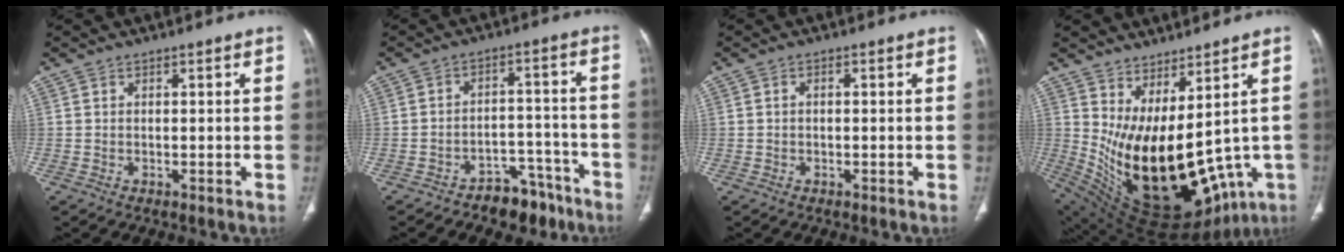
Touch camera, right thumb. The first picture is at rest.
{"total": 8.4, "force": [-6.4, 4.9, 2.4], "torque": [-0.004, 0.074, -0.092]}
{"total": 0.9, "force": [0.0, 0.6, 0.7], "torque": [-0.010, 0.003, -0.002]}
{"total": 21.5, "force": [1.0, 10.6, 18.7], "torque": [-0.292, -0.051, 0.064]}